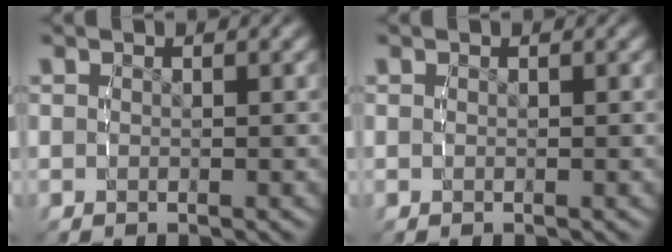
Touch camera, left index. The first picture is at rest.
{"total": 0.0}